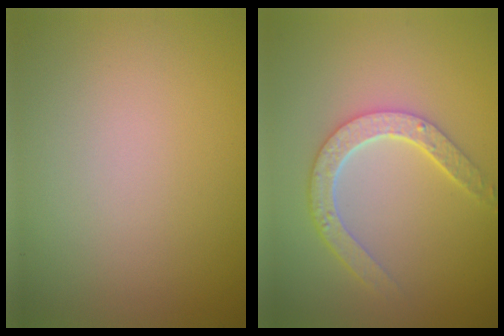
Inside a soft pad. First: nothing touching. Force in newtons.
{"total": 4.1, "press": 3.3, "slide": 2.4}